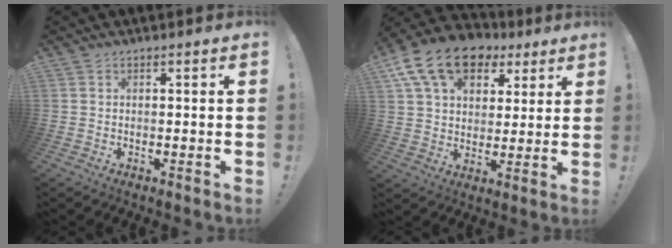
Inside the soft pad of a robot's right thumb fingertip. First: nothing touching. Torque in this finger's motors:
{"motor_torque": [0.46, 0.68, 1.12, 0.37, 0.33]}